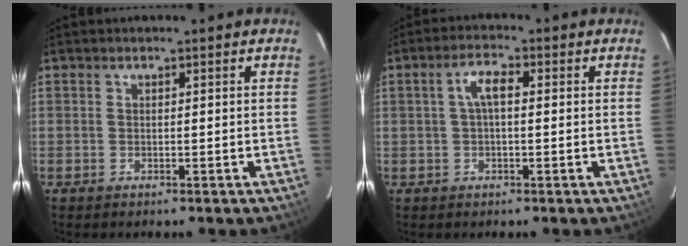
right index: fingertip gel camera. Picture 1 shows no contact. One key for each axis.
{"total": 3.8, "fx": 0.4, "fy": 1.4, "fz": 3.5, "tx": -0.070, "ty": 0.013, "tz": 0.008}